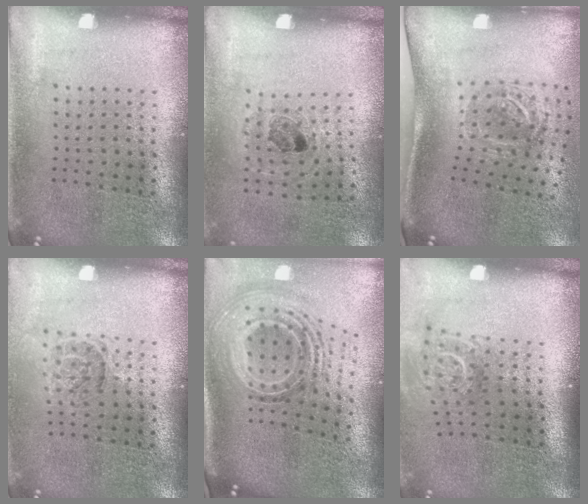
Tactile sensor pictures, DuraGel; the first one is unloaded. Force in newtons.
{"total": 1.0, "press": 0.9, "slide": 0.6}
{"total": 2.0, "press": 1.2, "slide": 1.5}
{"total": 1.2, "press": 1.1, "slide": 0.5}
{"total": 2.2, "press": 1.6, "slide": 1.6}
{"total": 1.8, "press": 1.3, "slide": 1.2}